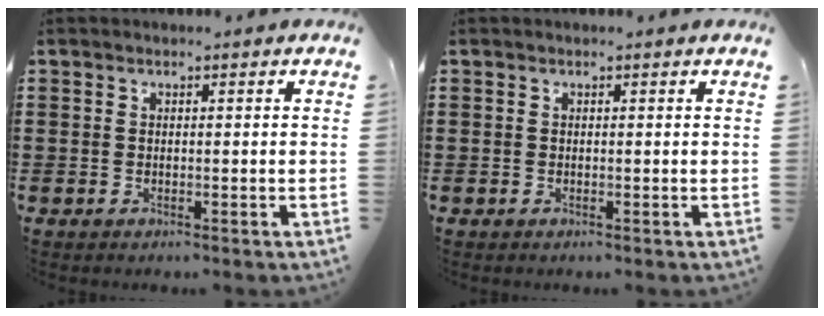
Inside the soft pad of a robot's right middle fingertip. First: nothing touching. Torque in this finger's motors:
{"motor_torque": [0.04, -0.19, 0.00, 0.01]}